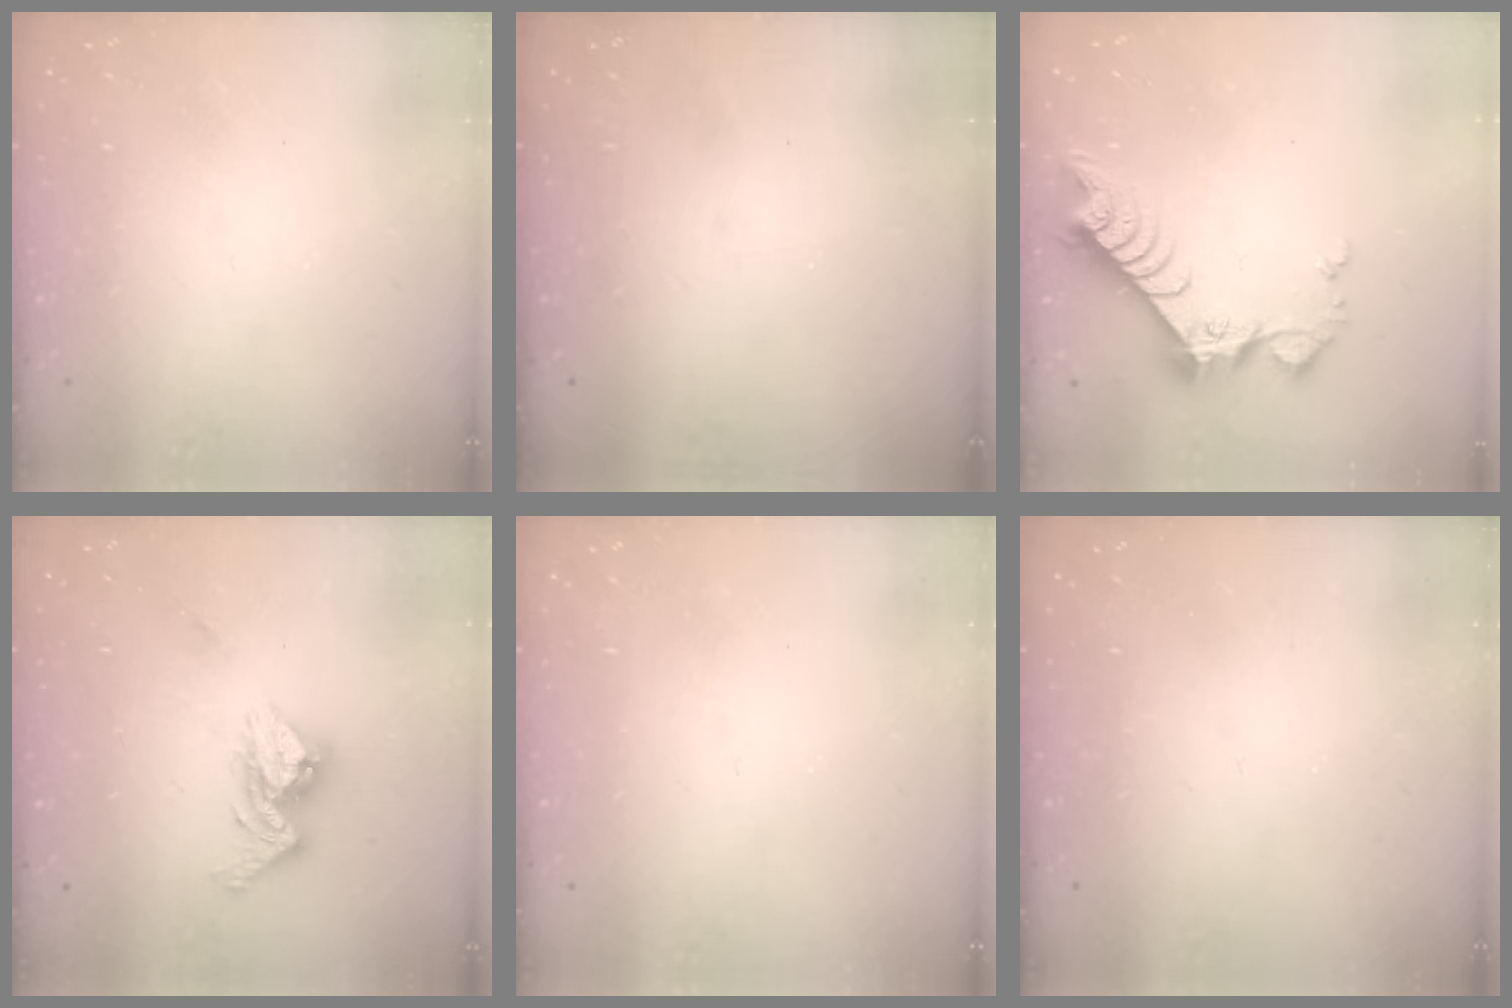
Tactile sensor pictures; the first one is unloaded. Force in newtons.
{"total": 0.0}
{"total": 9.3, "press": 9.3, "slide": 0.7}
{"total": 11.2, "press": 11.1, "slide": 0.9}
{"total": 0.0}
{"total": 0.0}